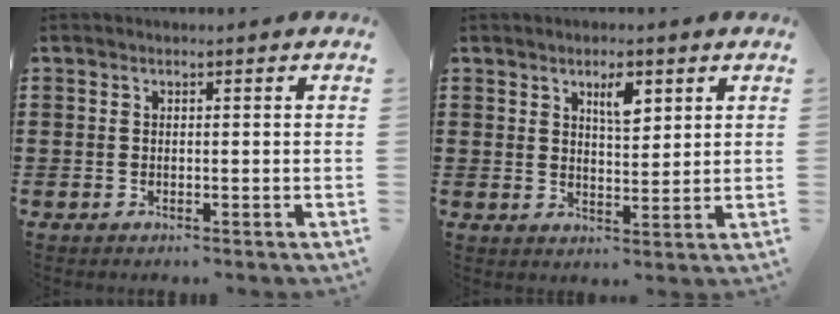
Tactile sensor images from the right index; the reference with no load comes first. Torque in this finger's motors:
{"motor_torque": [0.08, -0.07, 0.14, 0.05]}